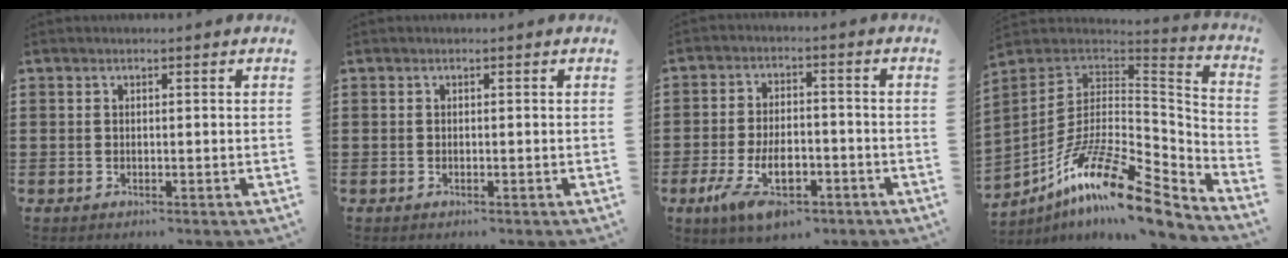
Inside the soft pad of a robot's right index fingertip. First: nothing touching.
{"total": 0.0}
{"total": 9.0, "force": [-4.4, 4.0, 6.7], "torque": [-0.131, -0.003, -0.079]}
{"total": 16.4, "force": [-9.8, 4.7, 12.2], "torque": [-0.219, 0.017, -0.177]}